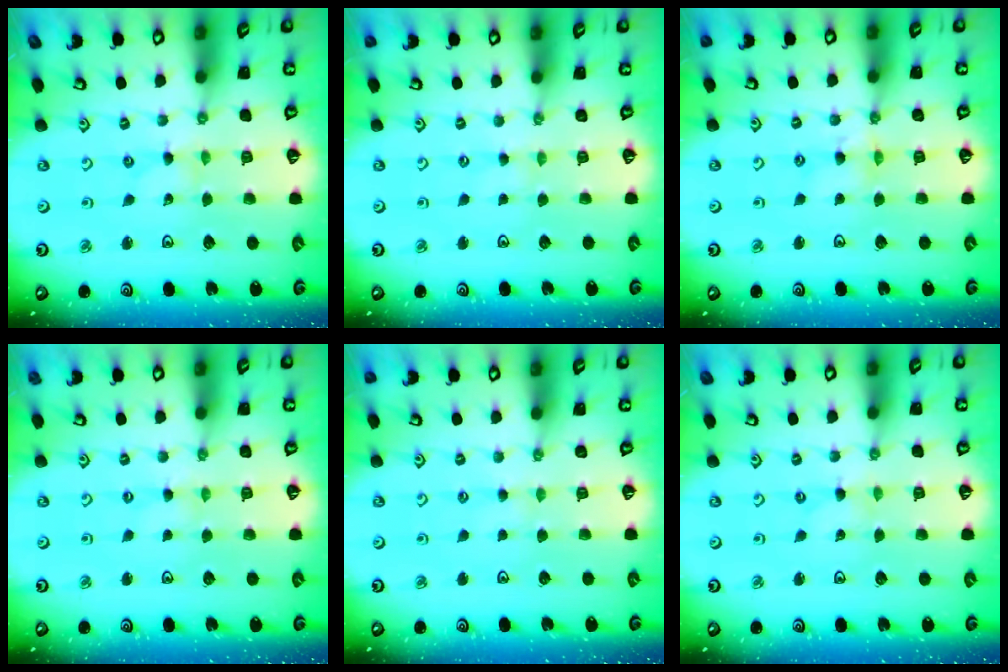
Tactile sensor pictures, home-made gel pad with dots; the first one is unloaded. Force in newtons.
{"total": 0.5, "press": 0.5, "slide": 0.1}
{"total": 1.7, "press": 1.7, "slide": 0.2}
{"total": 0.0}
{"total": 0.6, "press": 0.6, "slide": 0.2}
{"total": 0.0}